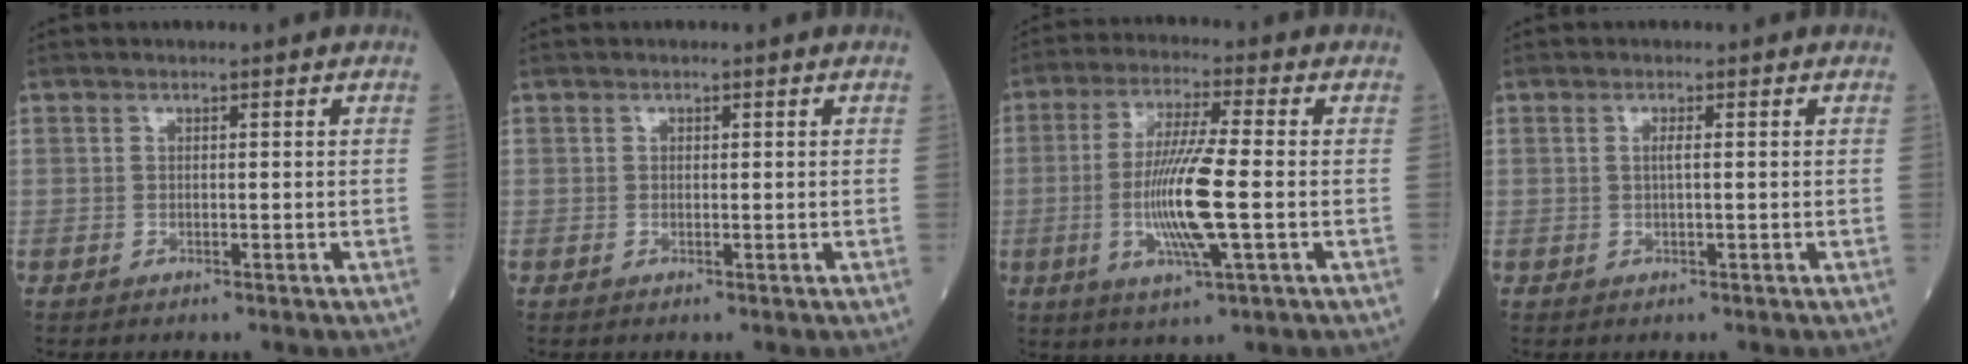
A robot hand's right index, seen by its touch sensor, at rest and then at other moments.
{"total": 0.0}
{"total": 11.3, "force": [-1.7, 0.5, 11.1], "torque": [-0.221, -0.010, -0.037]}
{"total": 1.0, "force": [0.2, 0.0, 1.0], "torque": [-0.023, 0.000, 0.002]}